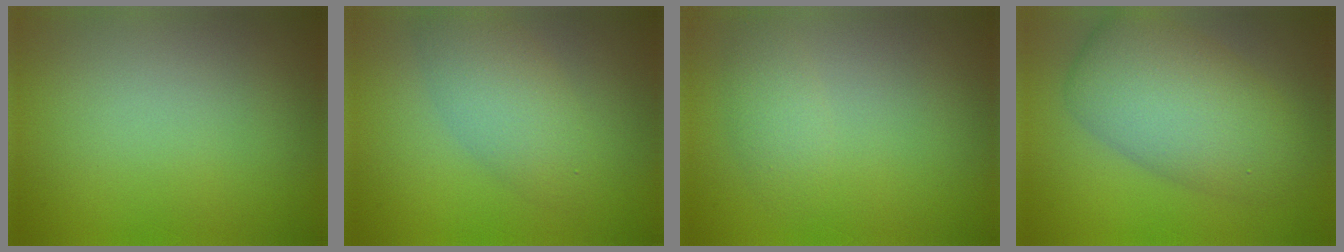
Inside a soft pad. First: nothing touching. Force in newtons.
{"total": 3.7, "press": 3.7, "slide": 0.2}
{"total": 1.8, "press": 1.8, "slide": 0.1}
{"total": 7.5, "press": 7.5, "slide": 0.2}